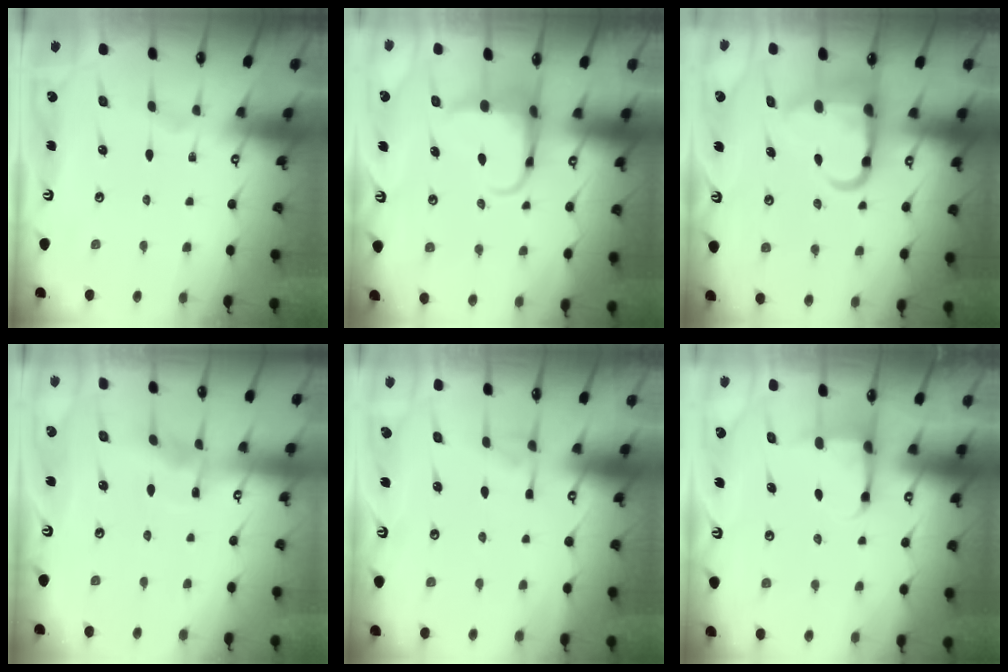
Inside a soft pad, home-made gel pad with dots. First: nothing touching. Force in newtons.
{"total": 6.7, "press": 6.6, "slide": 1.1}
{"total": 10.7, "press": 10.5, "slide": 2.1}
{"total": 5.0, "press": 5.0, "slide": 0.7}
{"total": 4.2, "press": 4.1, "slide": 0.7}
{"total": 3.0, "press": 3.0, "slide": 0.8}